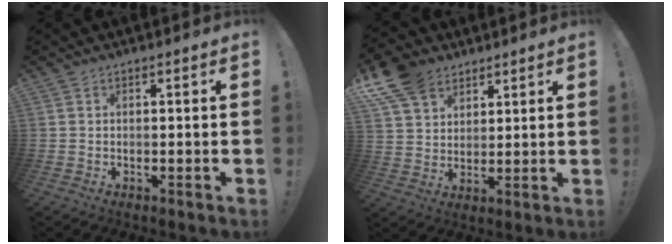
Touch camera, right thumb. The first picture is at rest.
{"total": 11.1, "force": [7.4, 7.4, 3.9], "torque": [-0.076, -0.039, 0.148]}